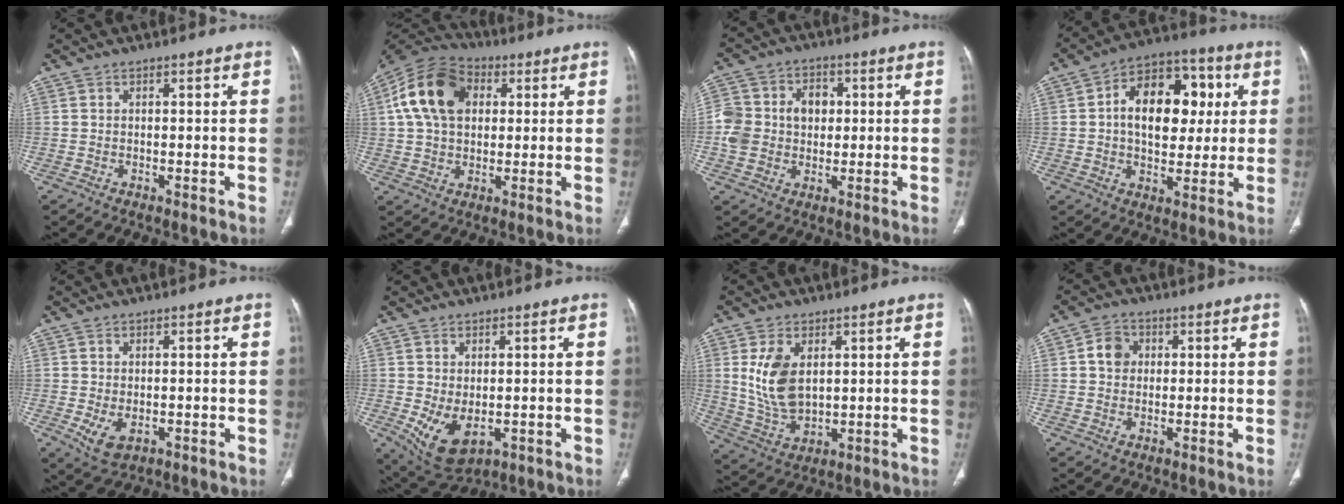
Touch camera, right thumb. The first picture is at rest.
{"total": 15.2, "force": [3.6, 10.6, 10.4], "torque": [-0.181, 0.017, 0.057]}
{"total": 11.5, "force": [0.6, 9.3, 6.7], "torque": [-0.100, 0.023, 0.010]}
{"total": 16.9, "force": [2.6, 11.0, 12.6], "torque": [-0.152, 0.019, 0.036]}
{"total": 4.6, "force": [-1.2, 2.8, 3.4], "torque": [-0.065, -0.006, -0.007]}
{"total": 8.2, "force": [-1.5, 4.9, 6.4], "torque": [-0.111, -0.011, -0.003]}
{"total": 10.9, "force": [2.4, 6.6, 8.4], "torque": [-0.155, -0.014, 0.062]}
{"total": 4.1, "force": [0.7, 3.6, 2.0], "torque": [-0.020, 0.007, 0.007]}